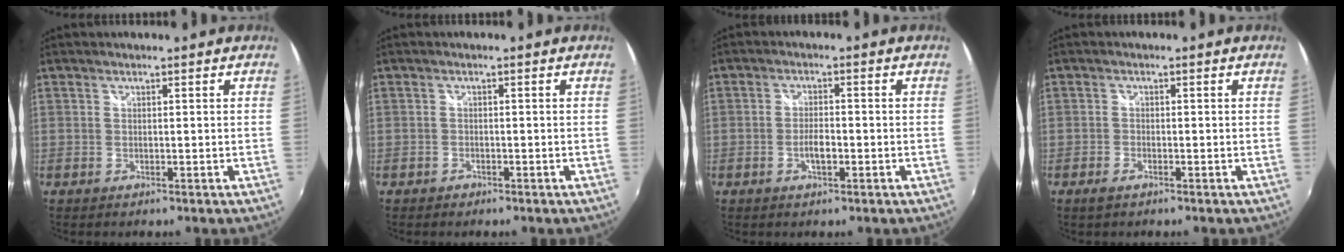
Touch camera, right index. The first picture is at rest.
{"total": 1.3, "force": [-1.0, 0.9, 0.1], "torque": [-0.007, 0.000, -0.017]}
{"total": 3.2, "force": [-1.3, 1.1, 2.7], "torque": [-0.055, 0.001, -0.025]}
{"total": 1.7, "force": [-1.3, 0.7, 0.9], "torque": [-0.022, -0.004, -0.026]}